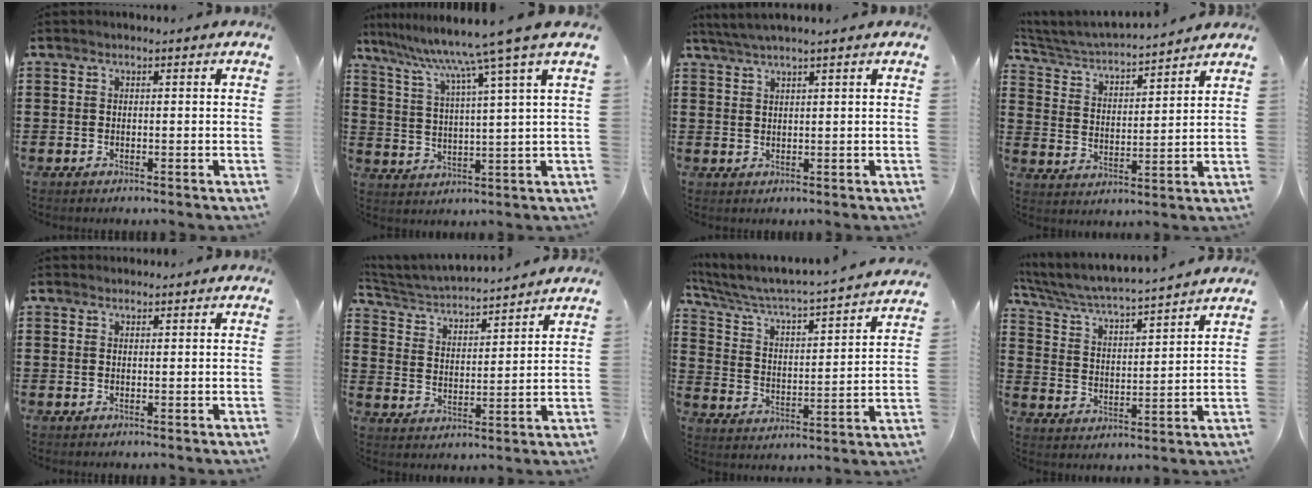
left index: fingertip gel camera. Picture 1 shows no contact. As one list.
[{"total": 9.5, "force": [7.2, -2.0, 5.9], "torque": [-0.143, -0.044, 0.109]}, {"total": 2.4, "force": [2.0, -0.3, 1.4], "torque": [-0.029, 0.002, 0.037]}, {"total": 3.8, "force": [3.7, 0.1, 1.0], "torque": [-0.040, -0.030, 0.055]}, {"total": 0.7, "force": [0.6, 0.2, 0.0], "torque": [-0.002, 0.001, 0.013]}, {"total": 3.7, "force": [3.7, 0.1, 0.7], "torque": [-0.036, -0.029, 0.056]}, {"total": 3.2, "force": [2.9, -0.1, 1.2], "torque": [-0.045, -0.041, 0.035]}, {"total": 4.5, "force": [4.3, -0.4, 1.3], "torque": [-0.048, -0.037, 0.065]}]